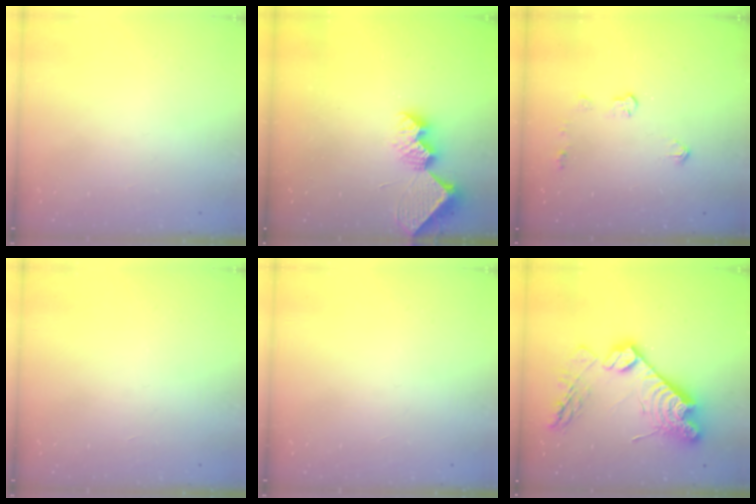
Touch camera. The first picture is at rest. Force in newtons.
{"total": 9.1, "press": 9.1, "slide": 0.7}
{"total": 5.1, "press": 5.1, "slide": 0.1}
{"total": 0.0}
{"total": 0.0}
{"total": 20.4, "press": 20.3, "slide": 1.8}